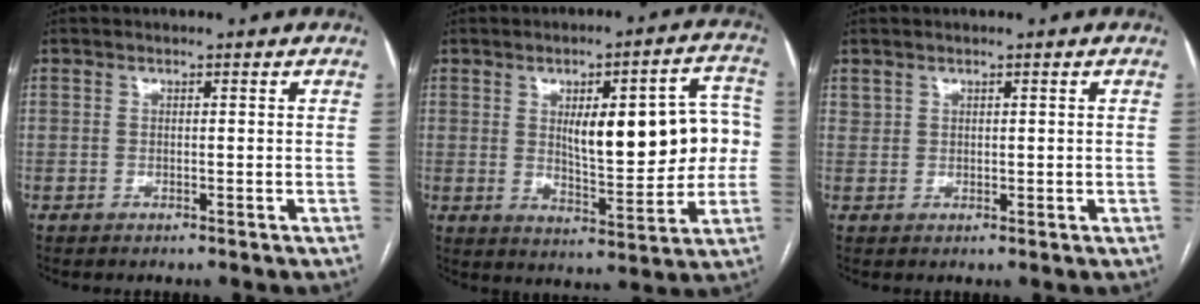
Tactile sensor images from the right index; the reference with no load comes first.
{"total": 15.7, "force": [1.7, 5.0, 14.8], "torque": [-0.192, 0.029, 0.035]}
{"total": 1.3, "force": [1.0, 0.9, 0.3], "torque": [-0.004, 0.002, 0.023]}